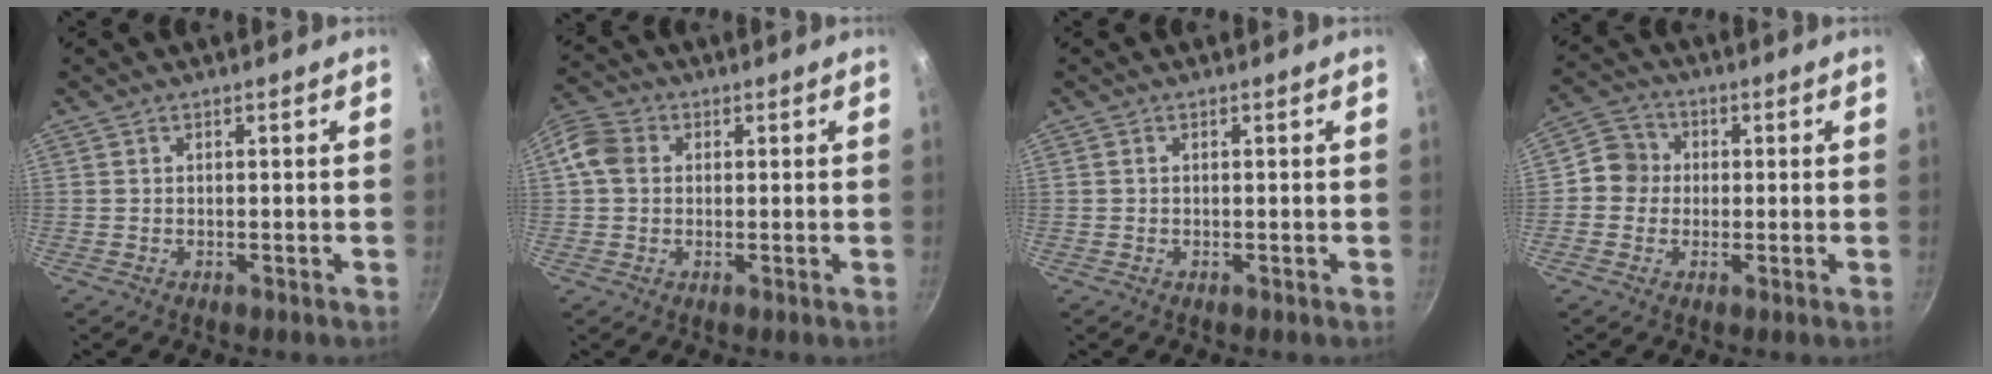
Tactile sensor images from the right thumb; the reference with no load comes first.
{"total": 7.2, "force": [0.9, 5.9, 4.0], "torque": [-0.070, 0.016, 0.002]}
{"total": 0.0}
{"total": 6.0, "force": [-0.1, 5.7, 2.0], "torque": [0.000, 0.013, -0.022]}